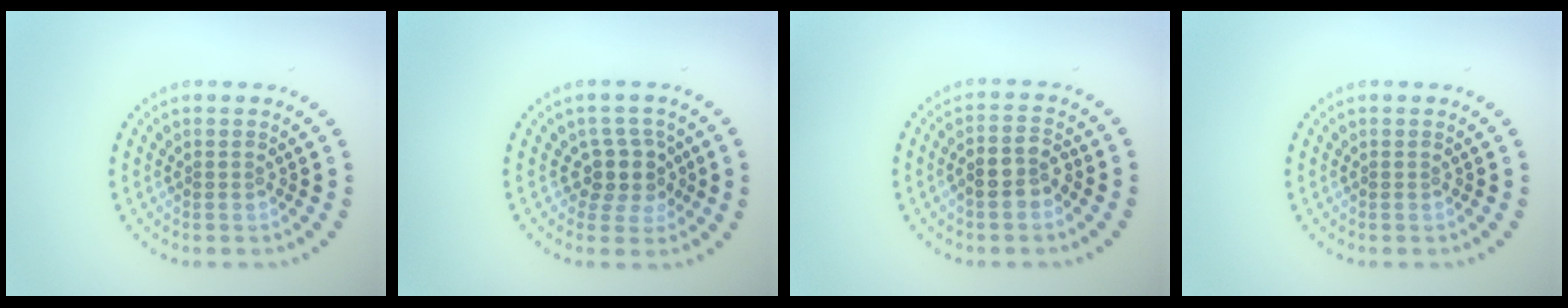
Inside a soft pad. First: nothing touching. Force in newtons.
{"total": 2.9, "press": 2.3, "slide": 1.6}
{"total": 2.8, "press": 2.6, "slide": 1.1}
{"total": 0.0}